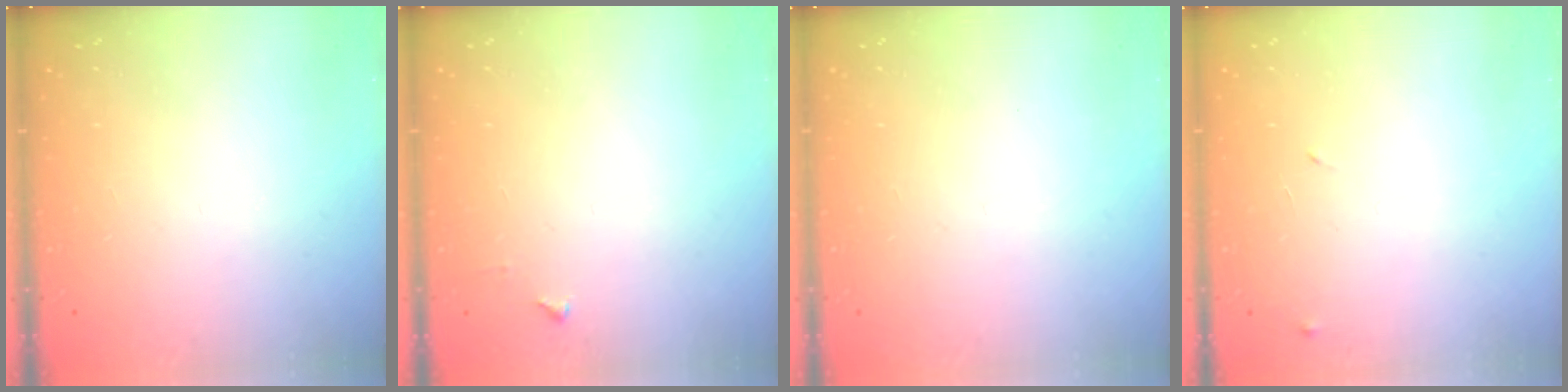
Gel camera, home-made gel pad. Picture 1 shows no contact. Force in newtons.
{"total": 3.2, "press": 3.2, "slide": 0.4}
{"total": 0.0}
{"total": 8.1, "press": 8.1, "slide": 0.6}